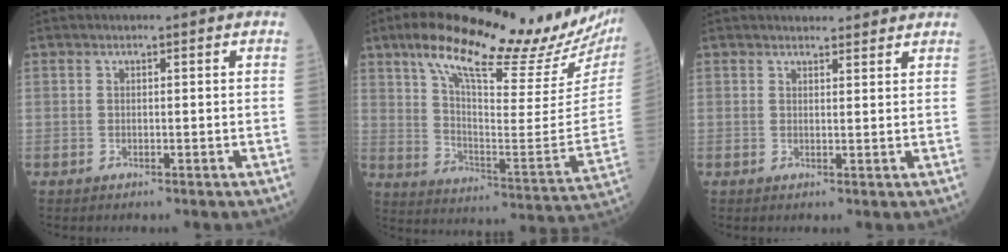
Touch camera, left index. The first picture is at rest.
{"total": 27.4, "force": [20.7, 4.4, 17.3], "torque": [-0.267, -0.024, 0.282]}
{"total": 5.2, "force": [4.8, 1.6, 1.4], "torque": [-0.008, 0.014, 0.051]}